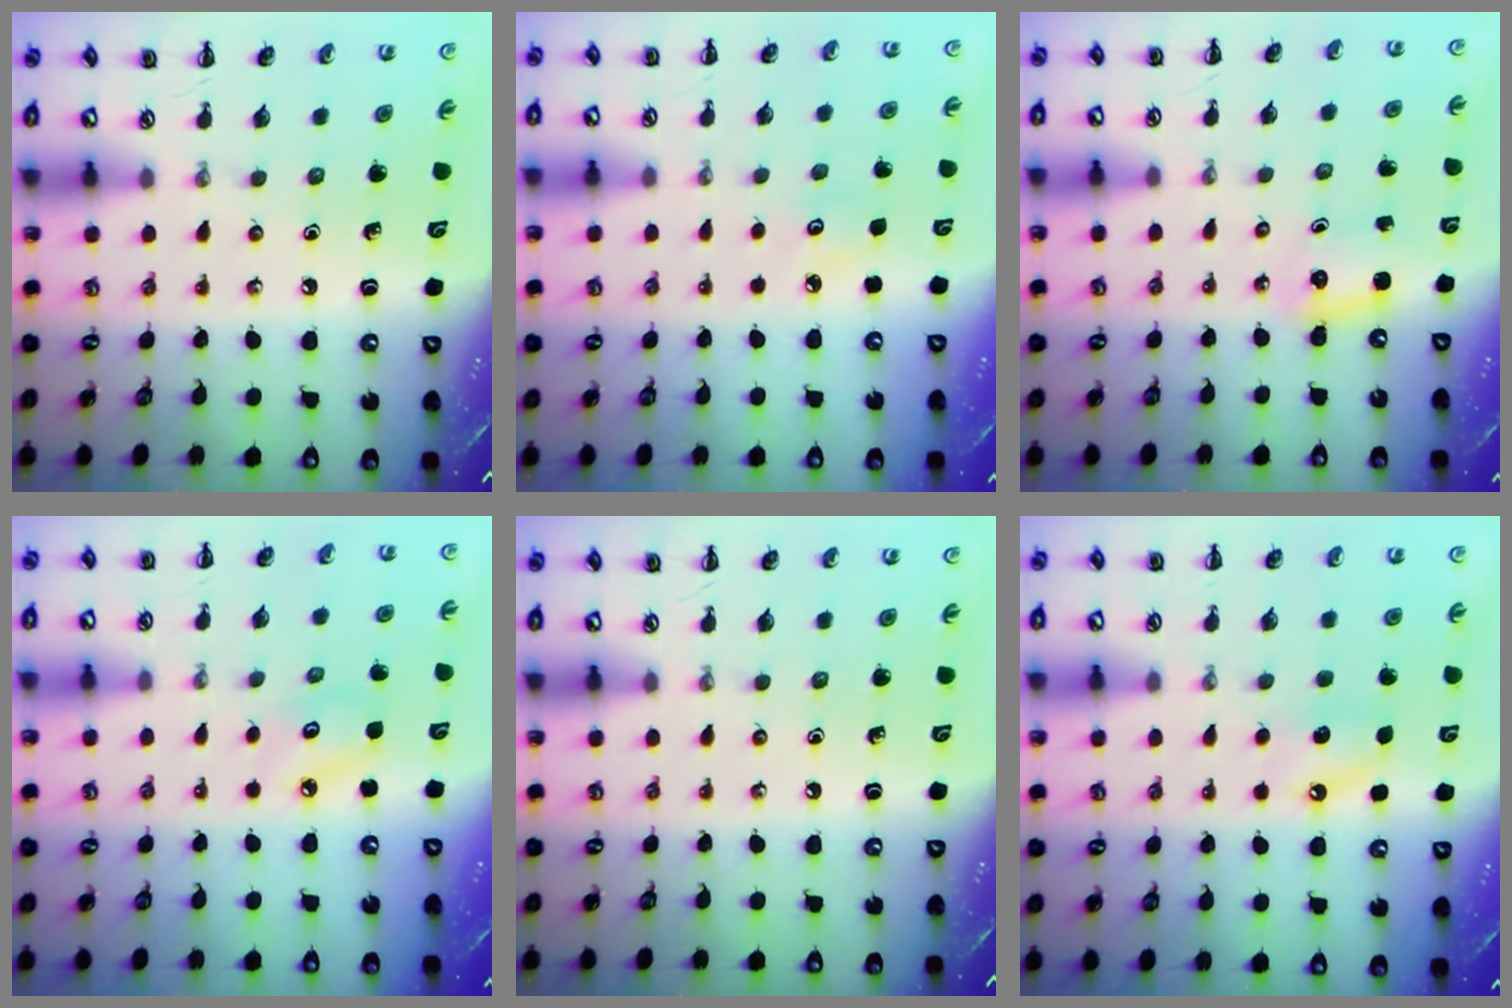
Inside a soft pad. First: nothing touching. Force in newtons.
{"total": 2.8, "press": 2.7, "slide": 0.8}
{"total": 2.8, "press": 2.7, "slide": 0.9}
{"total": 3.9, "press": 3.7, "slide": 0.9}
{"total": 0.0}
{"total": 5.3, "press": 5.0, "slide": 1.5}